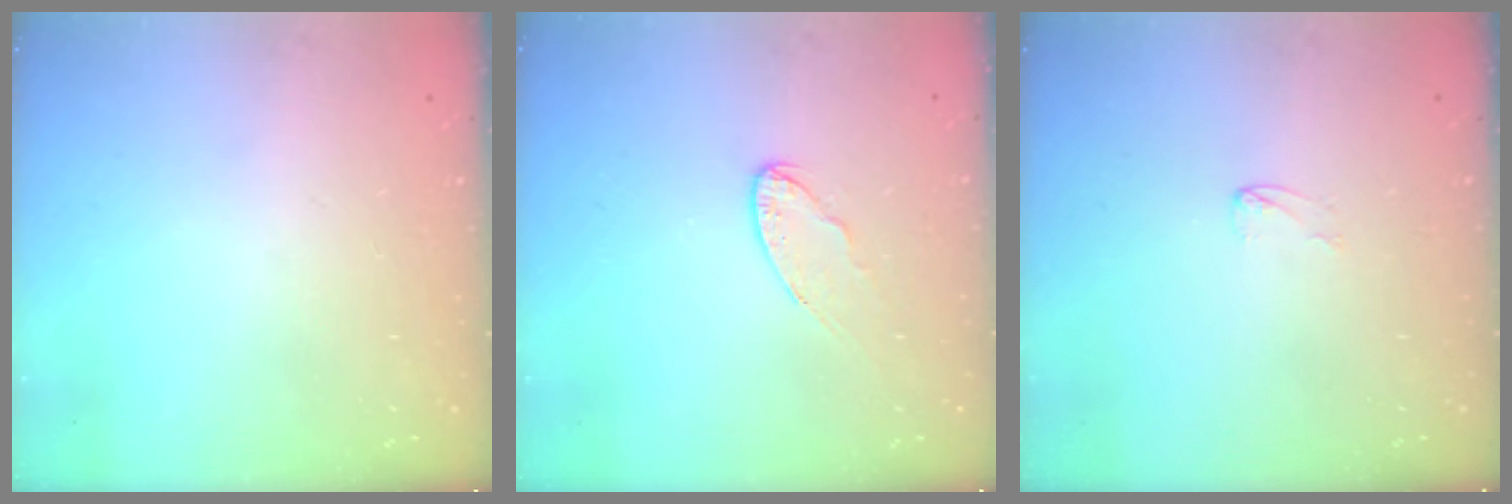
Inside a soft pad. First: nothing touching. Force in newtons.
{"total": 6.1, "press": 6.0, "slide": 0.6}
{"total": 3.0, "press": 3.0, "slide": 0.3}